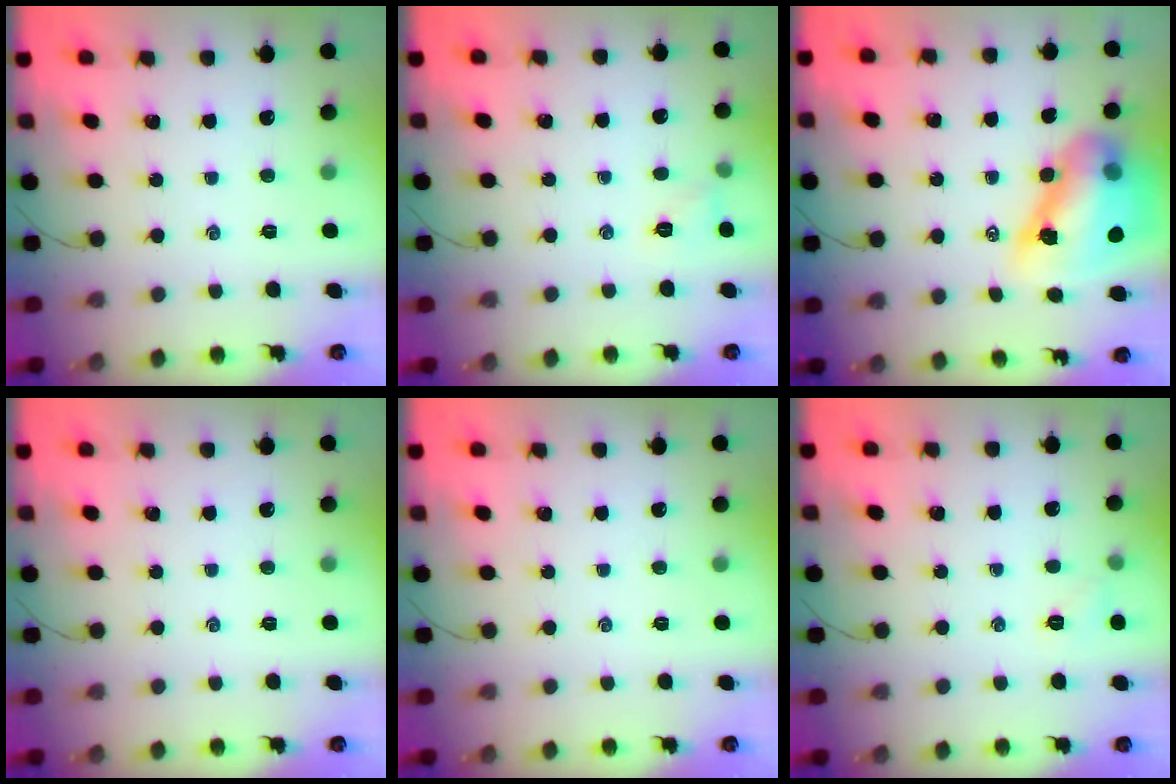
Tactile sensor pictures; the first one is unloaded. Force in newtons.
{"total": 5.4, "press": 5.2, "slide": 1.5}
{"total": 16.6, "press": 16.0, "slide": 4.6}
{"total": 0.0}
{"total": 0.0}
{"total": 4.6, "press": 4.5, "slide": 1.3}